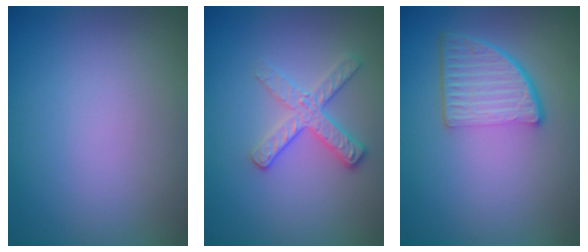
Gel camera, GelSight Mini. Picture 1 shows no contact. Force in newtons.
{"total": 2.7, "press": 2.5, "slide": 1.1}
{"total": 4.7, "press": 3.3, "slide": 3.3}